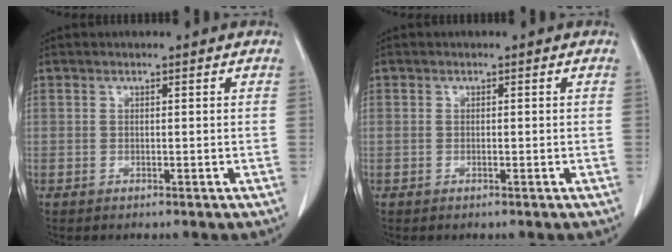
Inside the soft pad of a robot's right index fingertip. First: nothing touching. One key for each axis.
{"total": 0.0}